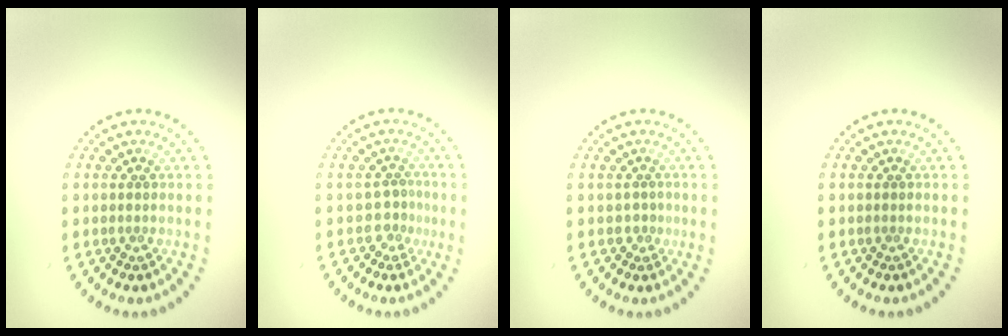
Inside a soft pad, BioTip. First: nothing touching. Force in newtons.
{"total": 1.8, "press": 1.1, "slide": 1.4}
{"total": 0.7, "press": 0.4, "slide": 0.6}
{"total": 0.0}